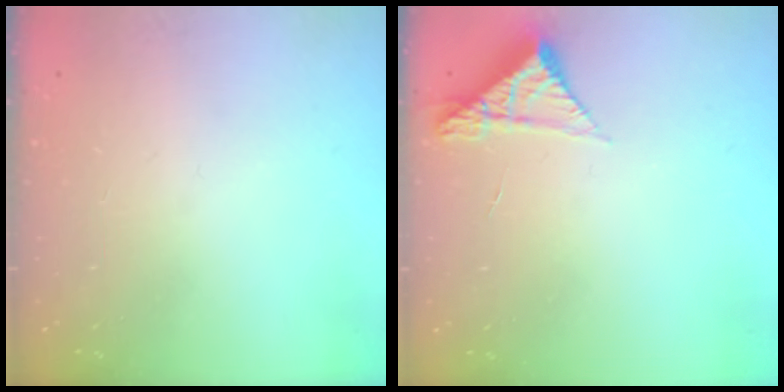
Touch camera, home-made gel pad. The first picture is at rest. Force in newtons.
{"total": 4.9, "press": 4.9, "slide": 0.4}